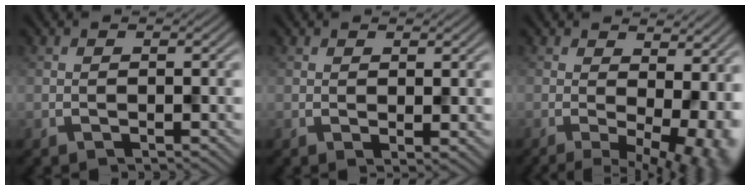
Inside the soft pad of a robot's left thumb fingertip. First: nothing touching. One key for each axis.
{"total": 2.2, "fx": 0.6, "fy": 0.6, "fz": 2.0, "tx": -0.028, "ty": 0.001, "tz": 0.018}
{"total": 8.9, "fx": 0.2, "fy": 3.5, "fz": 8.2, "tx": -0.094, "ty": -0.006, "tz": 0.028}